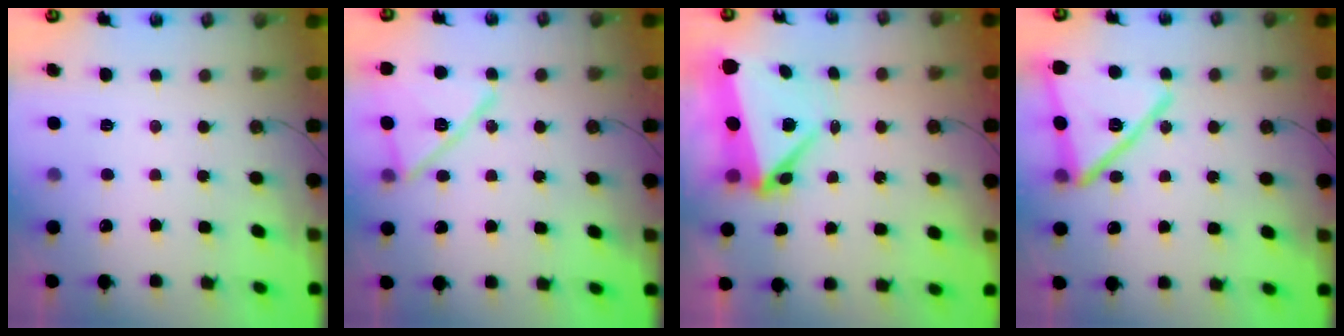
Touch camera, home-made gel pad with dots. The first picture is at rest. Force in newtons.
{"total": 15.1, "press": 15.1, "slide": 0.3}
{"total": 7.5, "press": 7.2, "slide": 1.8}
{"total": 18.6, "press": 17.4, "slide": 6.6}